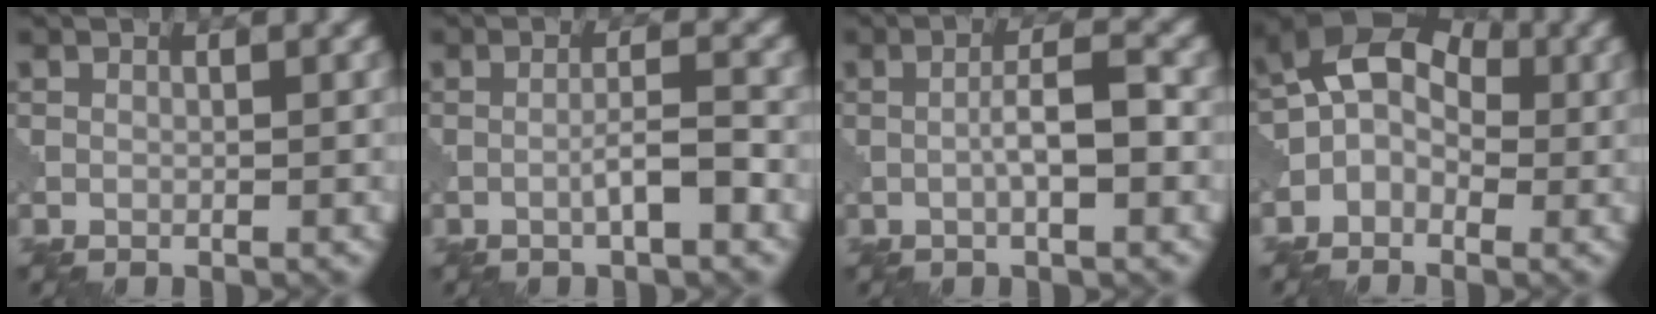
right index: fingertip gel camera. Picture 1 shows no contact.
{"total": 2.5, "force": [-1.0, 0.2, 2.3], "torque": [-0.037, 0.010, -0.020]}
{"total": 3.5, "force": [-0.6, 0.7, 3.4], "torque": [-0.059, 0.006, -0.013]}
{"total": 7.0, "force": [-0.1, 5.2, 4.7], "torque": [-0.064, 0.041, -0.036]}